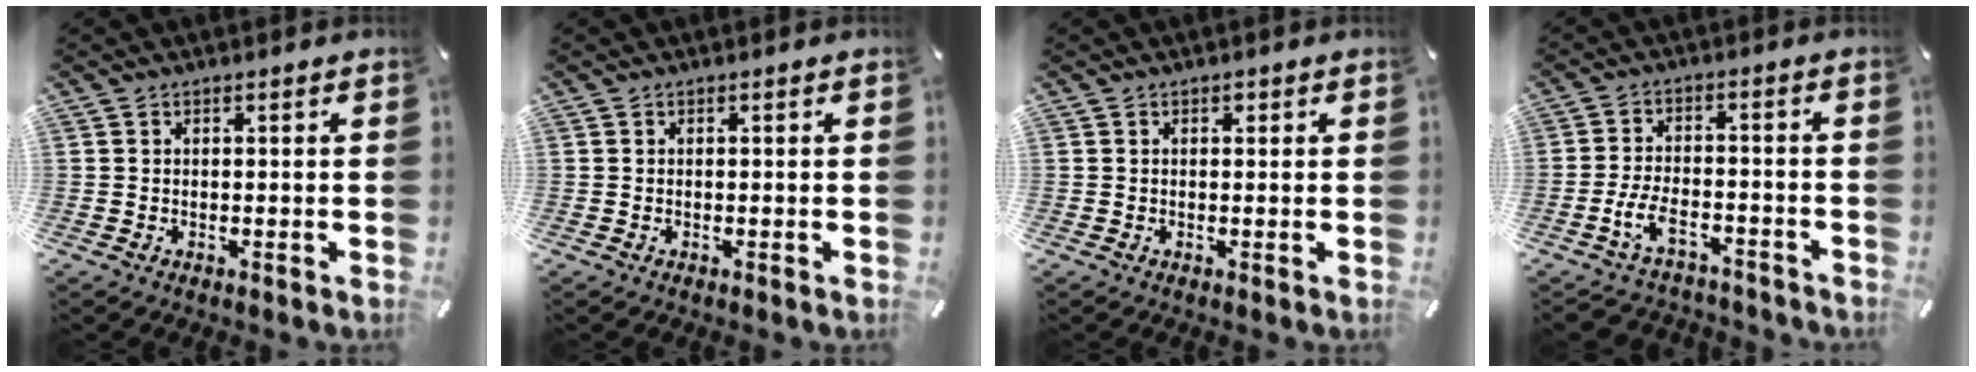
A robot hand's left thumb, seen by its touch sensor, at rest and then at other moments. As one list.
[{"total": 0.0}, {"total": 0.8, "force": [0.2, 0.7, 0.3], "torque": [-0.006, 0.002, 0.004]}, {"total": 8.0, "force": [-4.4, 4.4, 5.1], "torque": [-0.111, 0.015, -0.081]}]